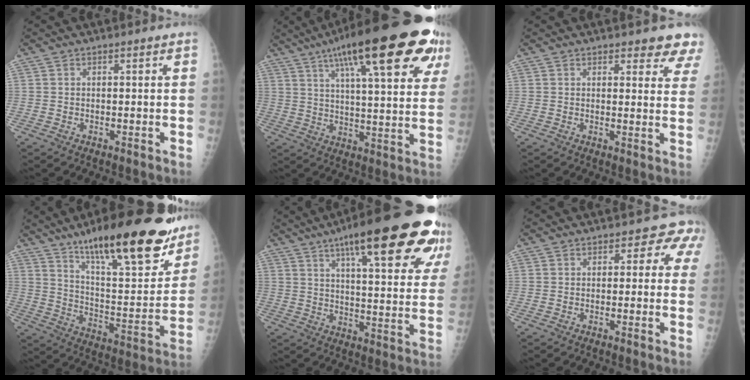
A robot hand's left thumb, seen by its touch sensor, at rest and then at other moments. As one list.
[{"total": 27.4, "force": [14.6, 6.9, 22.1], "torque": [-0.312, -0.009, 0.207]}, {"total": 6.6, "force": [5.8, 2.3, 2.3], "torque": [0.014, -0.028, 0.047]}, {"total": 27.0, "force": [18.3, 7.2, 18.5], "torque": [-0.240, -0.073, 0.286]}, {"total": 27.1, "force": [15.8, 5.9, 21.3], "torque": [-0.271, -0.029, 0.217]}, {"total": 3.8, "force": [1.6, 3.0, 1.8], "torque": [0.024, 0.002, 0.005]}]